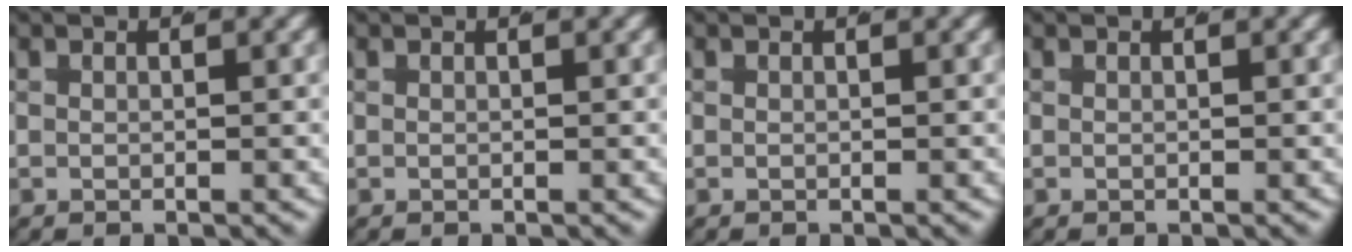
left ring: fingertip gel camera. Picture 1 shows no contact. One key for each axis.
{"total": 0.0}
{"total": 0.0}
{"total": 0.0}